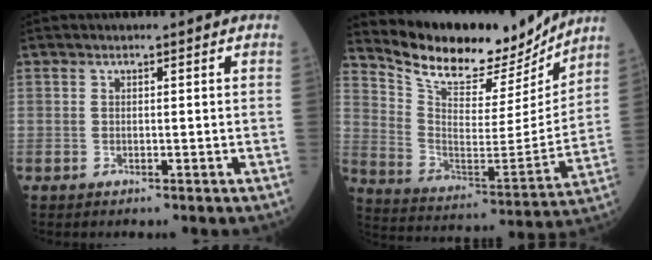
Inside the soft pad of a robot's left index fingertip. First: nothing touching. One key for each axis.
{"total": 18.0, "fx": 16.7, "fy": 4.5, "fz": 4.8, "tx": -0.099, "ty": -0.033, "tz": 0.264}